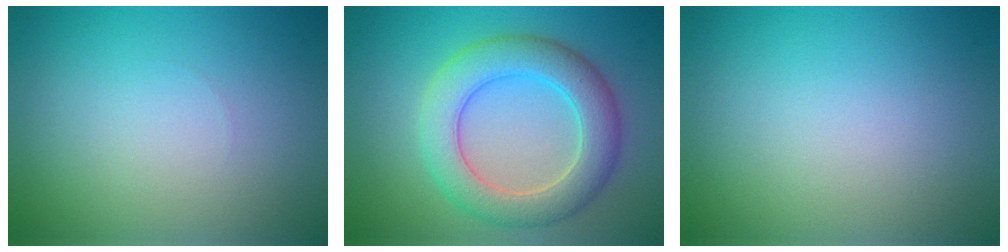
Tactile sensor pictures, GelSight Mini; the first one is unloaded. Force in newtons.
{"total": 6.4, "press": 6.3, "slide": 0.2}
{"total": 0.0}